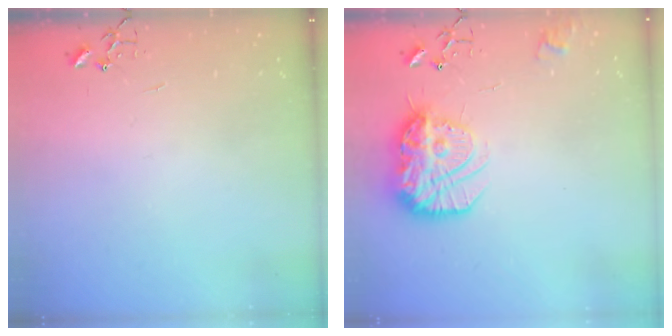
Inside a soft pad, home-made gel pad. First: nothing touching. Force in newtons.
{"total": 16.5, "press": 16.5, "slide": 1.4}